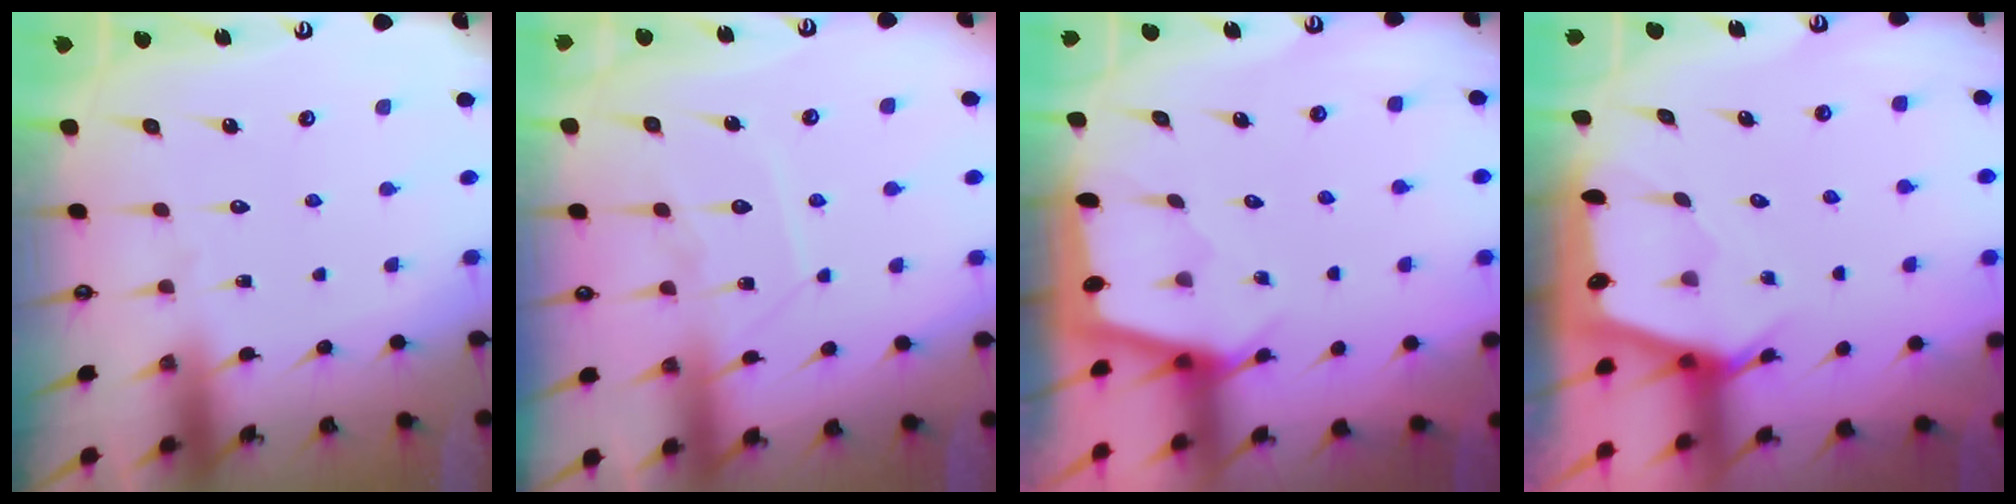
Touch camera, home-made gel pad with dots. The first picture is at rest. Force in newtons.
{"total": 9.8, "press": 9.8, "slide": 0.8}
{"total": 2.1, "press": 2.0, "slide": 0.3}
{"total": 2.3, "press": 2.3, "slide": 0.2}